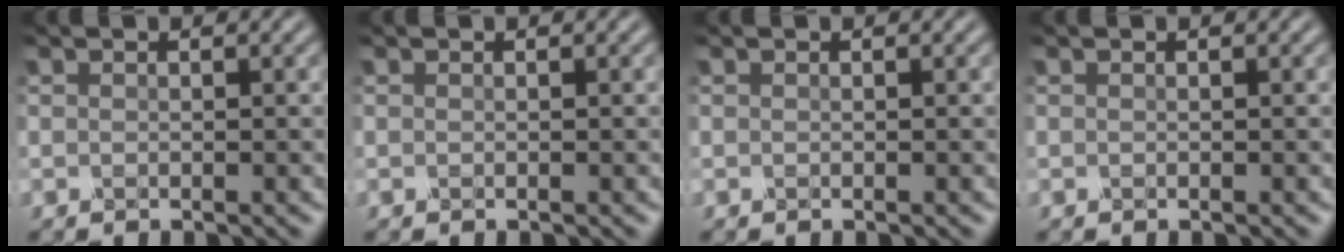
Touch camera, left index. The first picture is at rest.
{"total": 0.0}
{"total": 0.0}
{"total": 0.0}